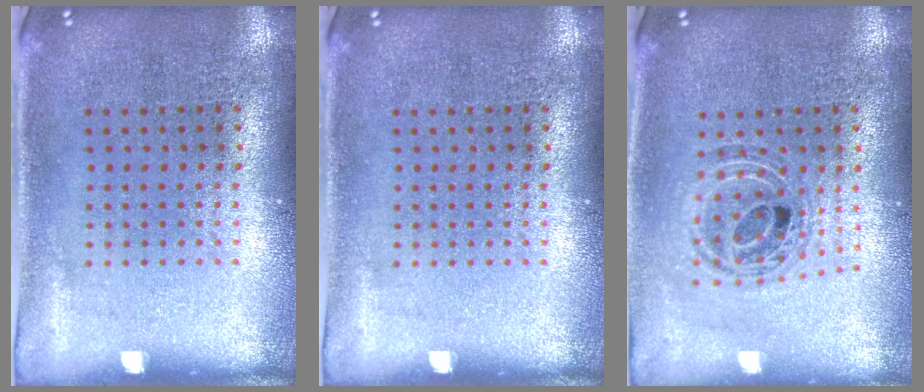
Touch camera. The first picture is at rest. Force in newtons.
{"total": 0.0}
{"total": 0.7, "press": 0.7, "slide": 0.1}